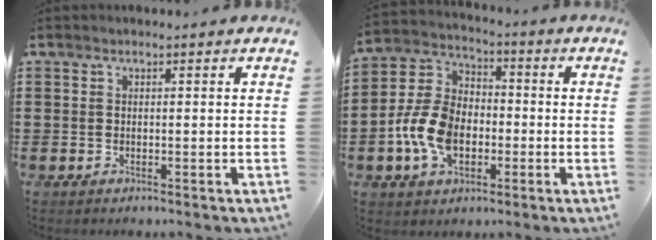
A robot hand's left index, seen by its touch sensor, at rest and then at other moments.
{"total": 10.0, "force": [-2.7, 6.7, 6.9], "torque": [-0.178, 0.006, -0.055]}